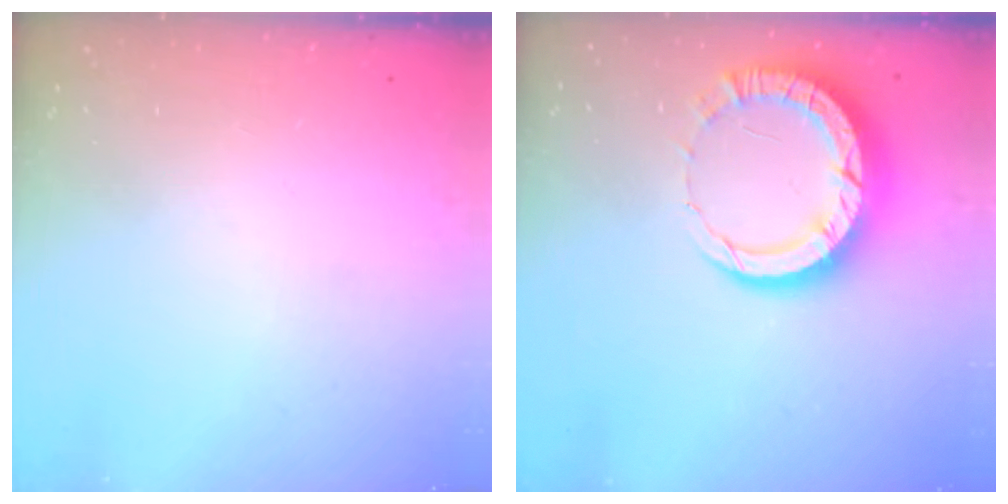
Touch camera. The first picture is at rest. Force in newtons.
{"total": 10.4, "press": 10.4, "slide": 1.0}